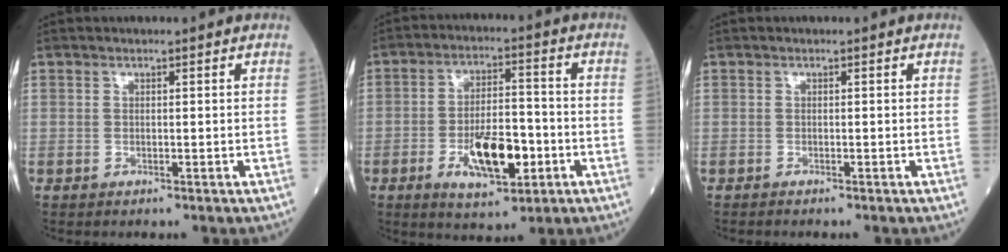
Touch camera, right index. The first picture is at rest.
{"total": 10.6, "force": [-3.6, 3.7, 9.2], "torque": [-0.166, -0.002, -0.056]}
{"total": 0.8, "force": [-0.8, 0.0, 0.3], "torque": [-0.002, 0.001, -0.013]}